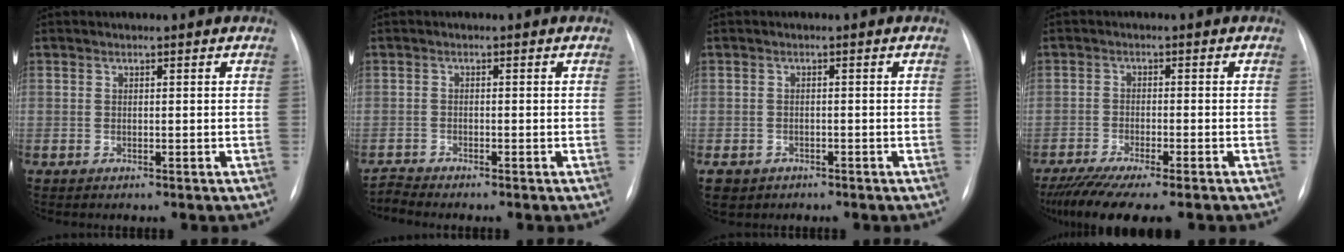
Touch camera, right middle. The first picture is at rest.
{"total": 1.9, "force": [-1.6, -0.9, -0.5], "torque": [0.003, -0.017, -0.032]}
{"total": 4.4, "force": [-2.9, 3.1, 1.1], "torque": [-0.026, -0.002, -0.042]}
{"total": 10.3, "force": [-8.2, 0.8, 6.2], "torque": [-0.100, -0.020, -0.130]}